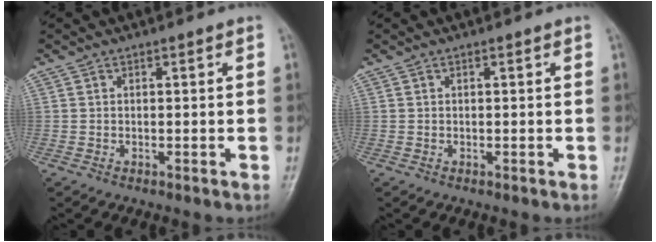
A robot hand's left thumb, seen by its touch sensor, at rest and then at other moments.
{"total": 0.0}